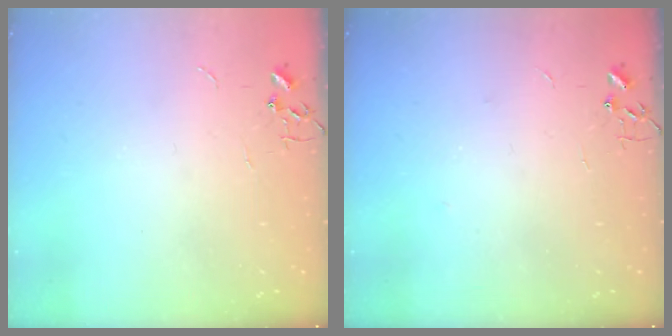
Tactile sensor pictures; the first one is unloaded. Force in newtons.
{"total": 2.5, "press": 2.1, "slide": 1.4}